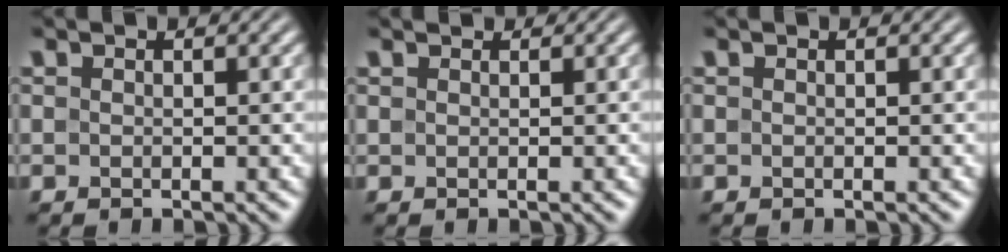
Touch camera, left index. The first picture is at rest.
{"total": 1.1, "force": [1.0, 0.3, 0.3], "torque": [-0.012, -0.002, 0.008]}
{"total": 0.0}